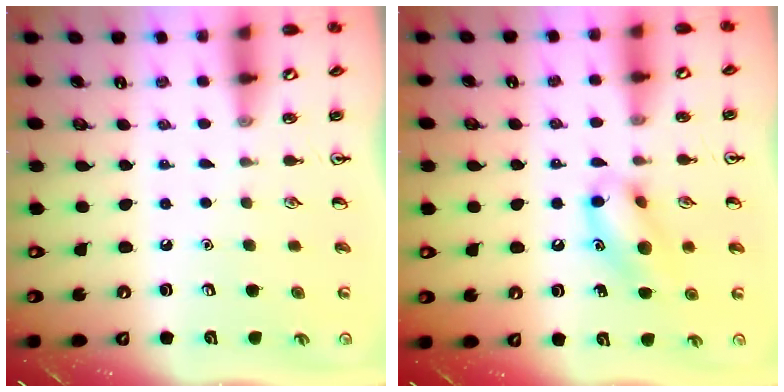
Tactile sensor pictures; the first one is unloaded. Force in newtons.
{"total": 11.1, "press": 10.9, "slide": 1.9}